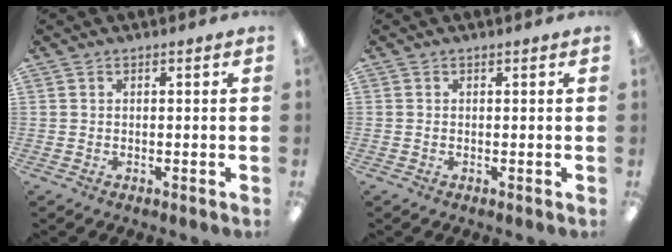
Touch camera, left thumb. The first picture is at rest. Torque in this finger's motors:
{"motor_torque": [-0.33, 0.19, -0.16, 0.14, 0.00]}